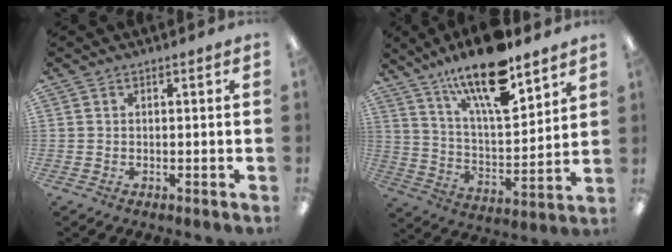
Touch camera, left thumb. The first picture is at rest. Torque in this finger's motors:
{"motor_torque": [0.35, 0.45, 1.18, -1.59, 0.12]}